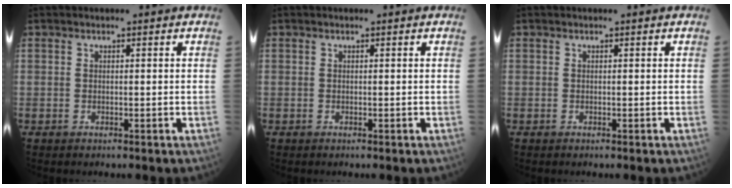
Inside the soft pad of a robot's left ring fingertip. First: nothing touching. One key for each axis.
{"total": 0.0}
{"total": 0.0}